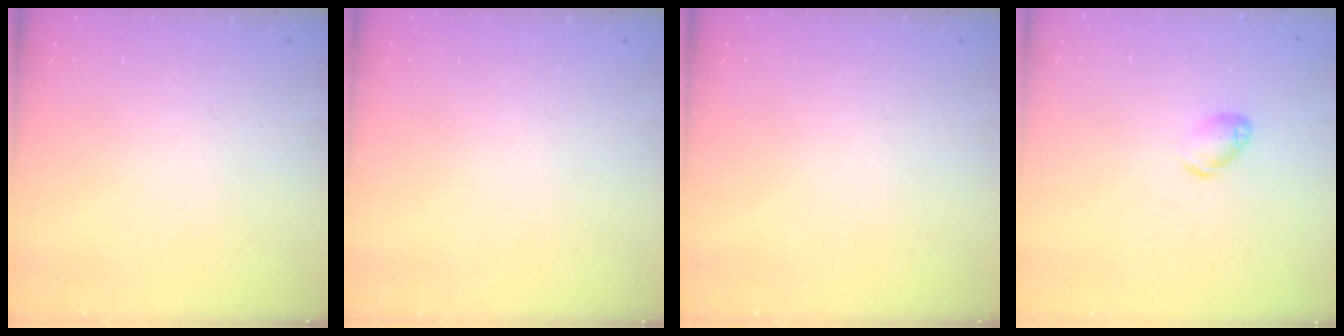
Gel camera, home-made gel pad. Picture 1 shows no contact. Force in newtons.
{"total": 0.0}
{"total": 0.0}
{"total": 5.6, "press": 5.5, "slide": 0.9}